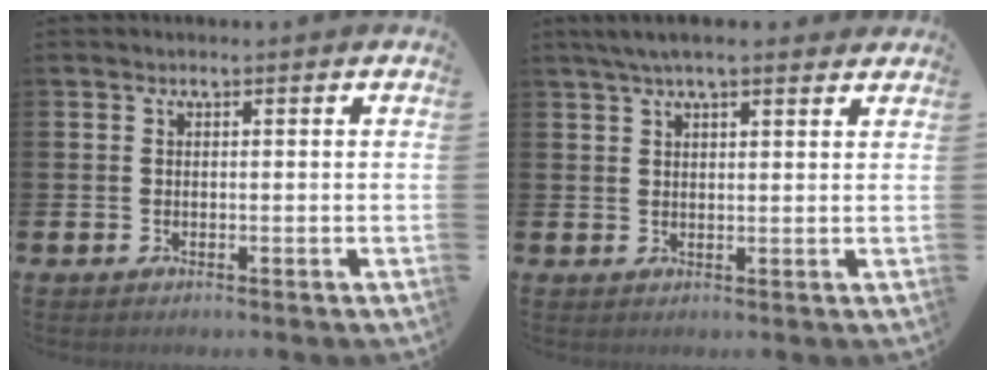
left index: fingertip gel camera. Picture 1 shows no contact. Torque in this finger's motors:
{"motor_torque": [1.11, -1.04, 0.65, 0.21]}